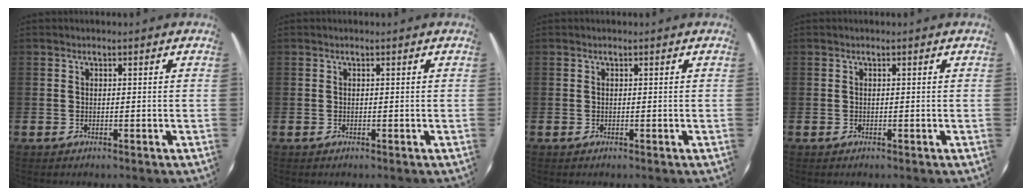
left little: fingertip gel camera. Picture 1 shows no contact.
{"total": 0.0}
{"total": 0.0}
{"total": 0.0}